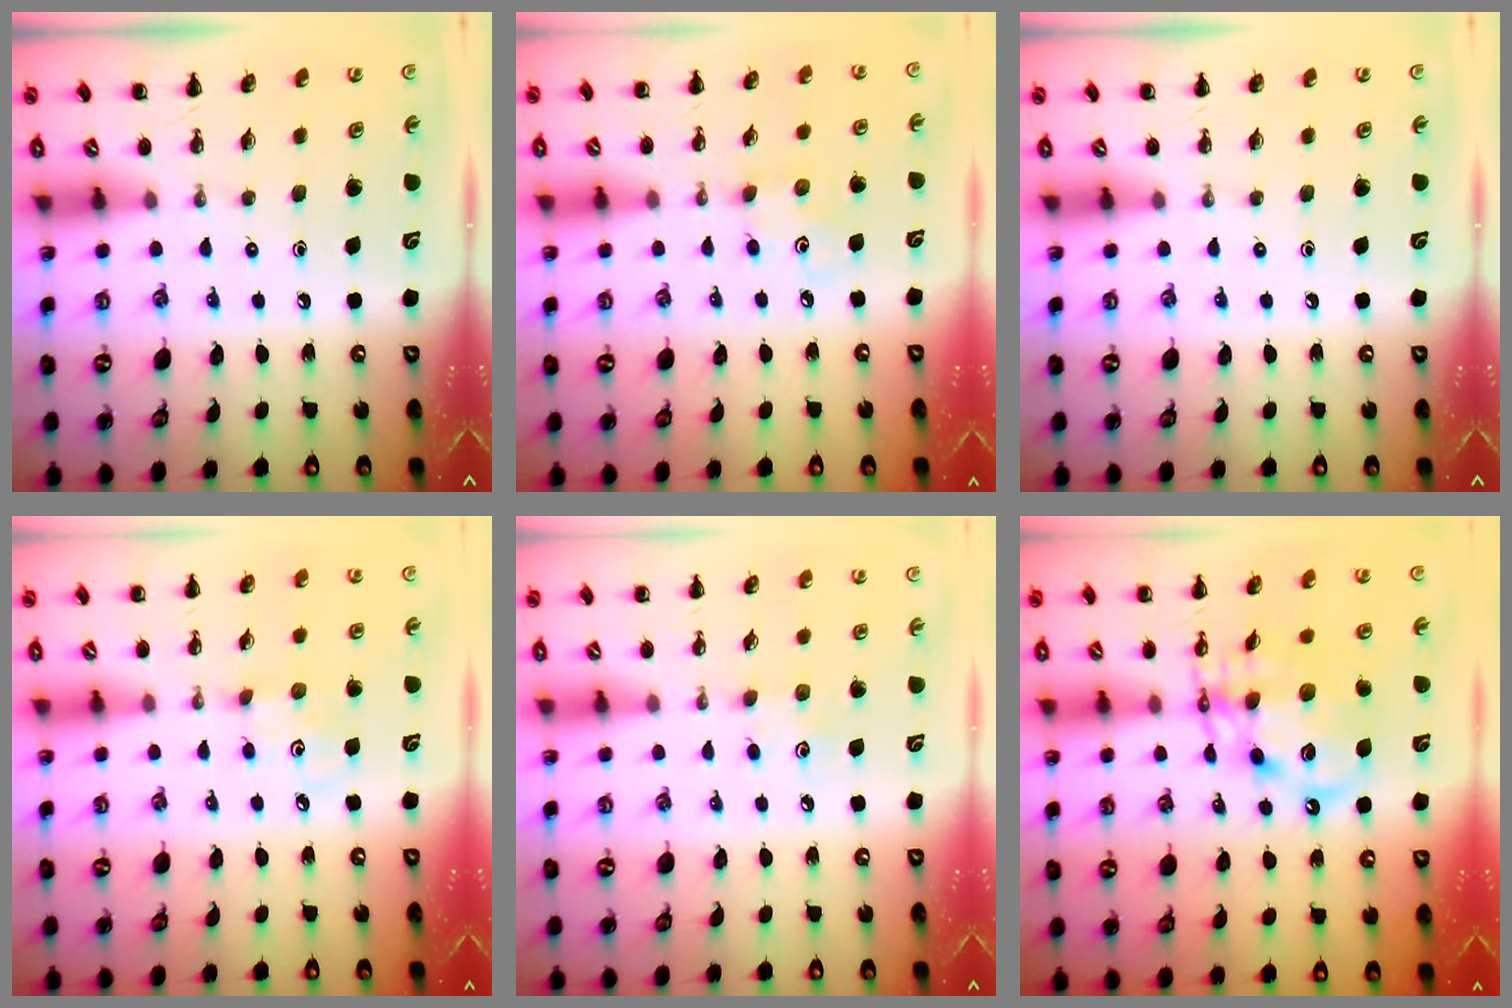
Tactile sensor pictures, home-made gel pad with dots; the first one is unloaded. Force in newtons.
{"total": 3.4, "press": 3.3, "slide": 0.9}
{"total": 0.0}
{"total": 3.2, "press": 3.2, "slide": 0.5}
{"total": 5.7, "press": 5.4, "slide": 1.8}
{"total": 13.2, "press": 12.7, "slide": 3.3}